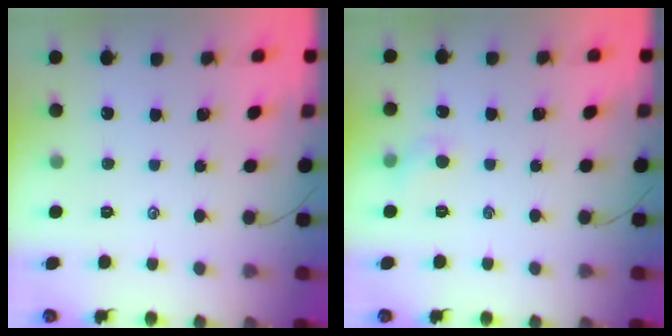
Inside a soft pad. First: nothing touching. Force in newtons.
{"total": 4.8, "press": 4.6, "slide": 1.5}